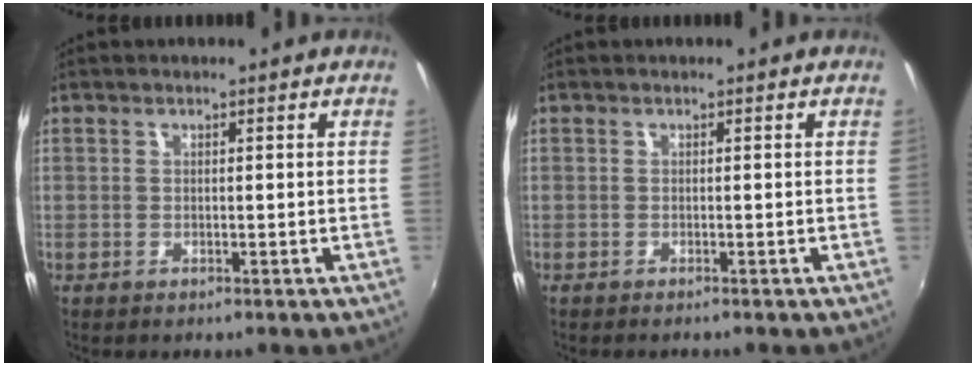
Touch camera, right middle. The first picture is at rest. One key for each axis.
{"total": 0.6, "fx": -0.6, "fy": 0.2, "fz": 0.2, "tx": -0.004, "ty": -0.004, "tz": -0.010}